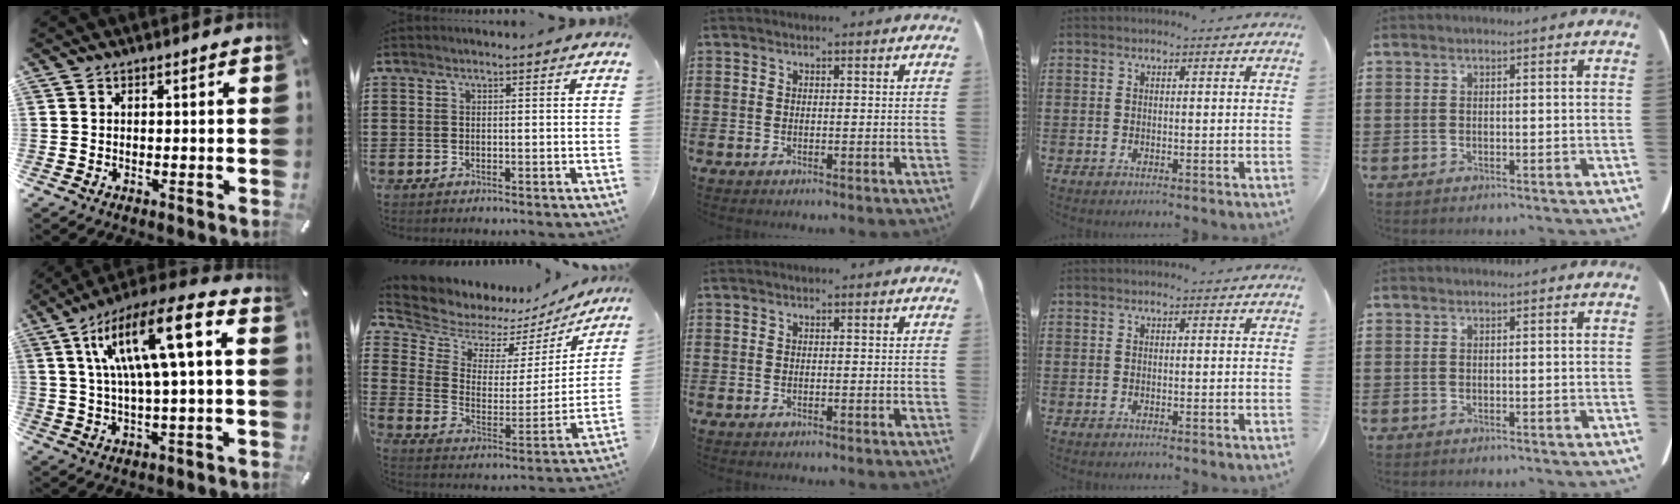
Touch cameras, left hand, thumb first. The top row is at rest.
{"thumb": {"total": 16.2, "force": [4.8, 4.3, 14.9], "torque": [-0.283, 0.000, 0.075]}, "index": {"total": 6.7, "force": [6.2, 2.6, 0.5], "torque": [-0.053, -0.043, 0.109]}}